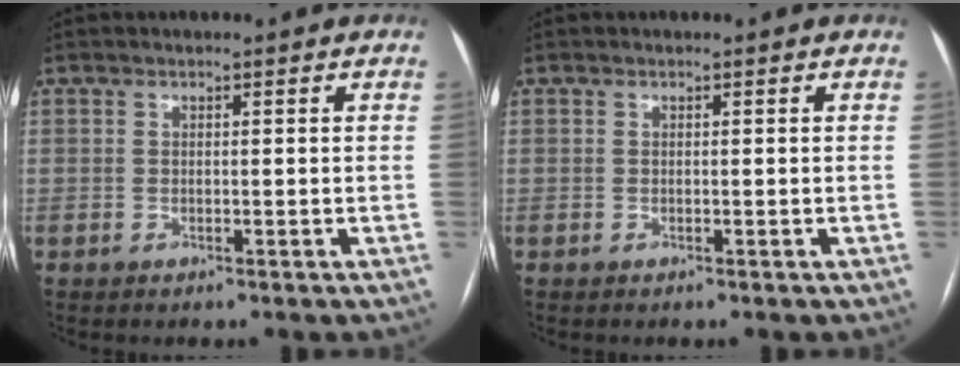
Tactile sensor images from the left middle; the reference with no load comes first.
{"total": 0.0}